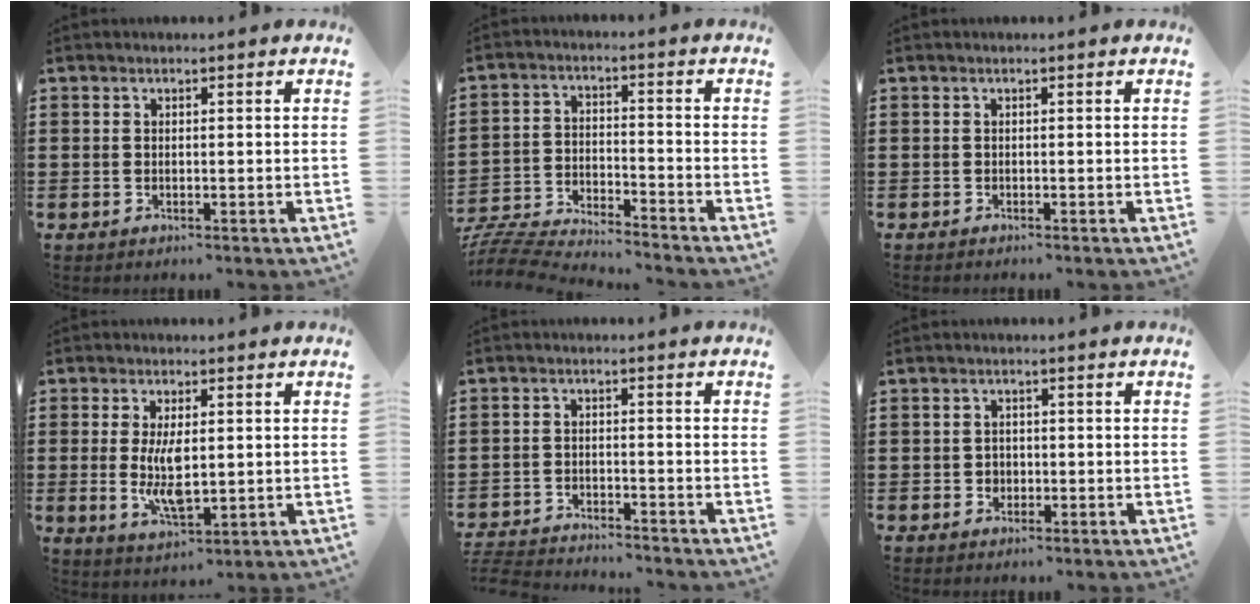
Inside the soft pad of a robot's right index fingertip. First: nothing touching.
{"total": 6.3, "force": [-6.2, 0.1, 0.7], "torque": [-0.035, -0.003, -0.132]}
{"total": 0.0}
{"total": 6.9, "force": [0.1, 2.9, 6.3], "torque": [-0.121, -0.008, -0.005]}
{"total": 3.9, "force": [-3.9, 0.1, 0.2], "torque": [-0.014, -0.005, -0.084]}
{"total": 1.4, "force": [-0.4, 1.3, 0.4], "torque": [-0.011, 0.002, -0.010]}